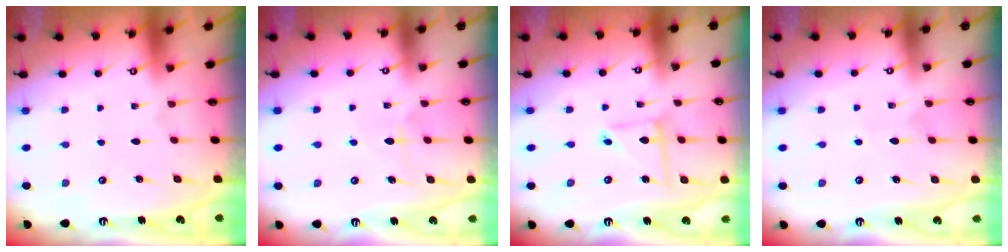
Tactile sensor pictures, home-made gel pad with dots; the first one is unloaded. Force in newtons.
{"total": 6.9, "press": 6.9, "slide": 0.6}
{"total": 5.8, "press": 5.8, "slide": 0.6}
{"total": 4.3, "press": 4.2, "slide": 0.7}